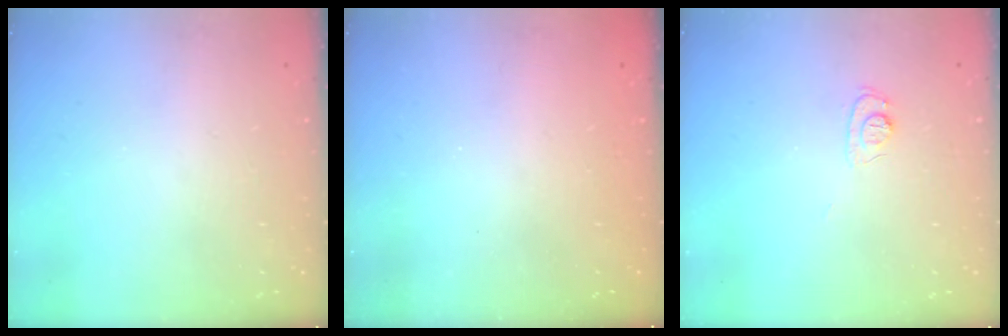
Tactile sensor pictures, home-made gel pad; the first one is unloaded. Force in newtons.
{"total": 2.5, "press": 2.4, "slide": 0.8}
{"total": 7.3, "press": 7.2, "slide": 0.8}